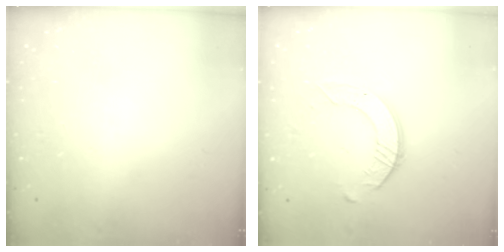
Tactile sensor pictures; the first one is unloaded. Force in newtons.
{"total": 6.4, "press": 6.4, "slide": 0.6}